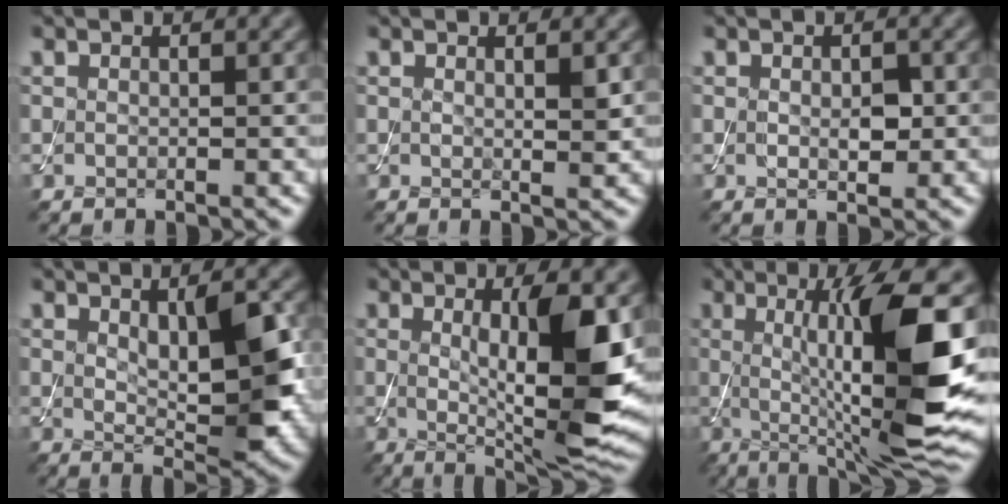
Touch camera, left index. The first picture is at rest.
{"total": 1.3, "force": [0.5, 0.3, 1.1], "torque": [-0.017, -0.005, 0.008]}
{"total": 1.9, "force": [0.0, 1.1, 1.5], "torque": [-0.027, -0.003, 0.002]}
{"total": 6.6, "force": [1.0, 2.4, 6.1], "torque": [-0.093, -0.004, 0.020]}
{"total": 9.4, "force": [0.8, 2.1, 9.1], "torque": [-0.141, -0.020, 0.022]}
{"total": 12.8, "force": [0.4, 2.5, 12.6], "torque": [-0.184, -0.005, 0.013]}